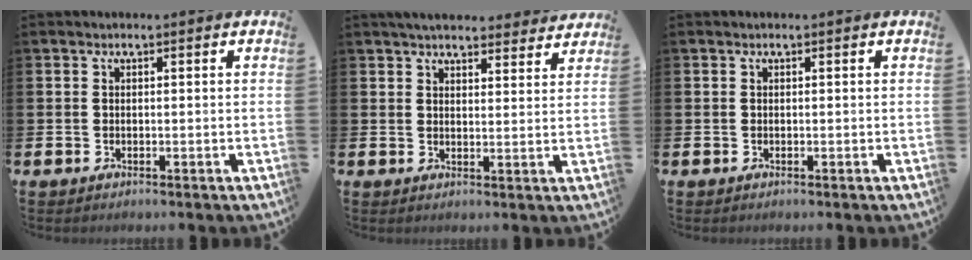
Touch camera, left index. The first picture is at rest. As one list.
[{"total": 4.3, "force": [4.1, 0.9, 0.8], "torque": [-0.028, -0.016, 0.074]}, {"total": 0.0}]